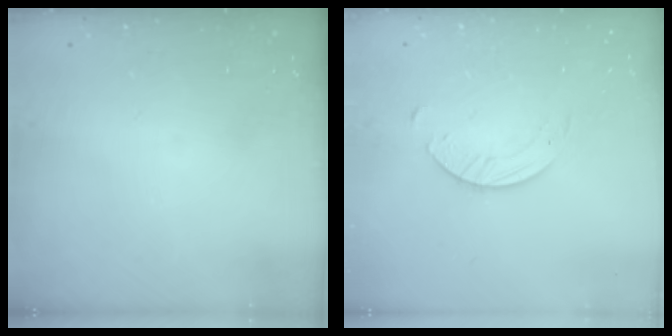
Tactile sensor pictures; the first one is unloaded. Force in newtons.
{"total": 1.4, "press": 1.4, "slide": 0.2}